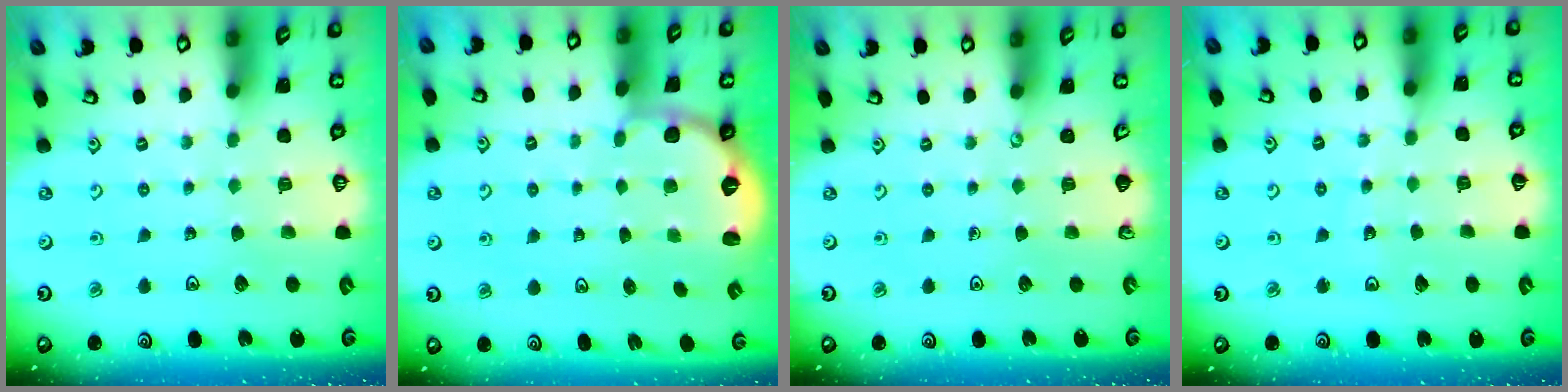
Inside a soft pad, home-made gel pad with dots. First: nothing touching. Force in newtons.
{"total": 2.6, "press": 1.7, "slide": 1.9}
{"total": 0.0}
{"total": 4.4, "press": 4.4, "slide": 0.4}